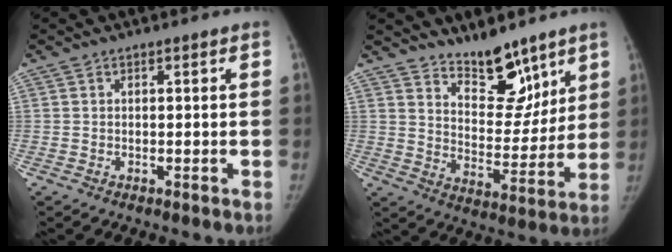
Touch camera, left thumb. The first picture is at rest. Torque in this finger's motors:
{"motor_torque": [0.66, 0.62, 0.36, -0.91, 0.02]}